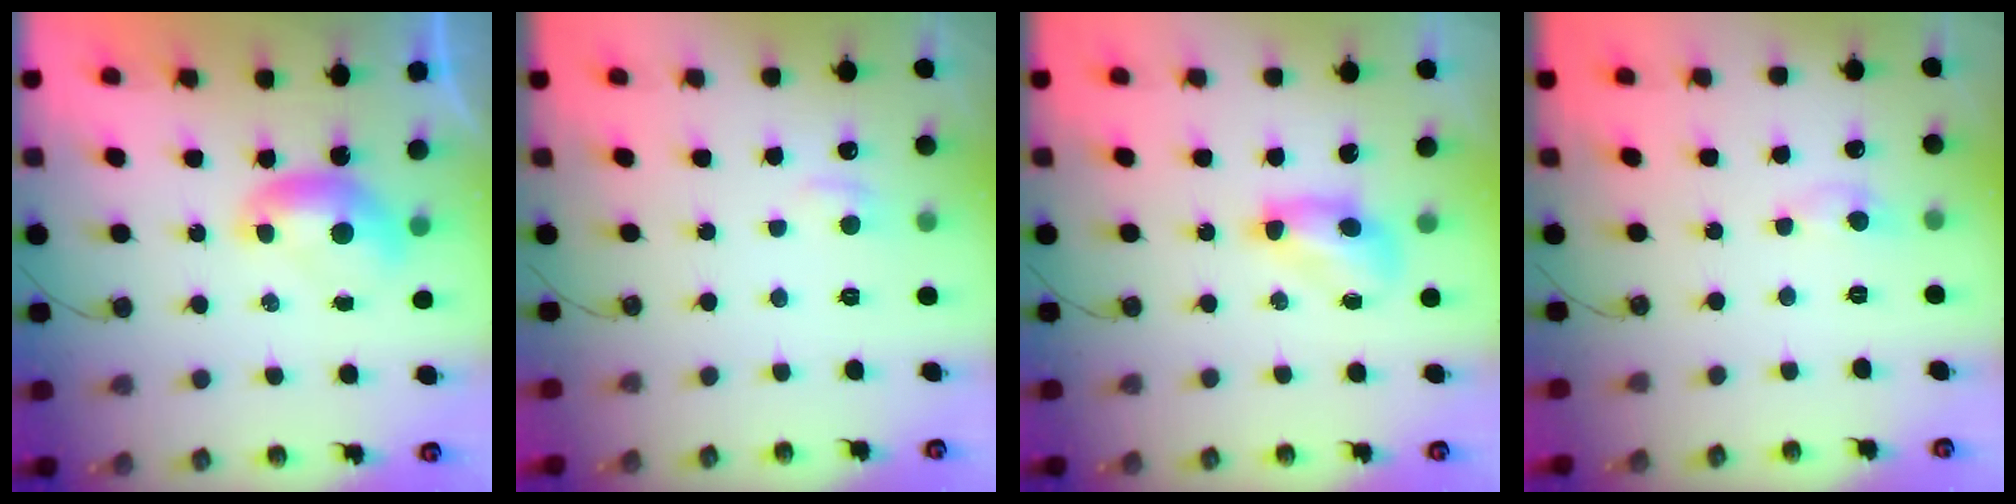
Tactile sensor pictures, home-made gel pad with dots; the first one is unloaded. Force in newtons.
{"total": 0.8, "press": 0.1, "slide": 0.8}
{"total": 4.4, "press": 4.4, "slide": 0.8}
{"total": 1.3, "press": 1.3, "slide": 0.3}